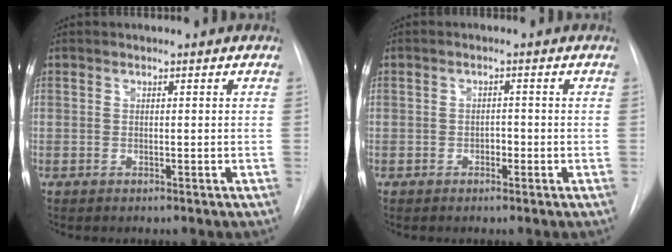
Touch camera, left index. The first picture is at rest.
{"total": 1.3, "force": [-0.5, 0.8, 0.9], "torque": [-0.012, 0.004, -0.009]}